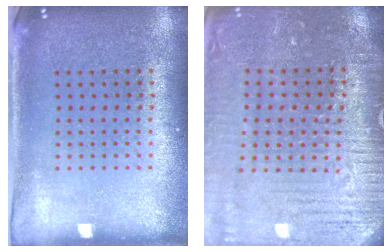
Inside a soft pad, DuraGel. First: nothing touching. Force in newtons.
{"total": 3.3, "press": 3.3, "slide": 0.2}